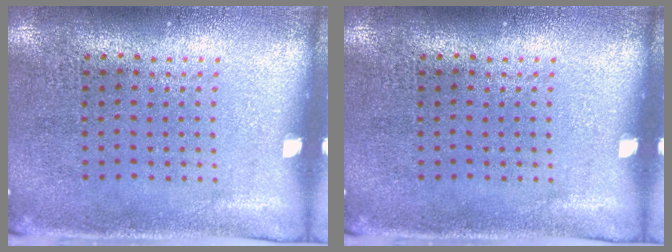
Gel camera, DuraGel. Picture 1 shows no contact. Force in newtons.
{"total": 0.0}